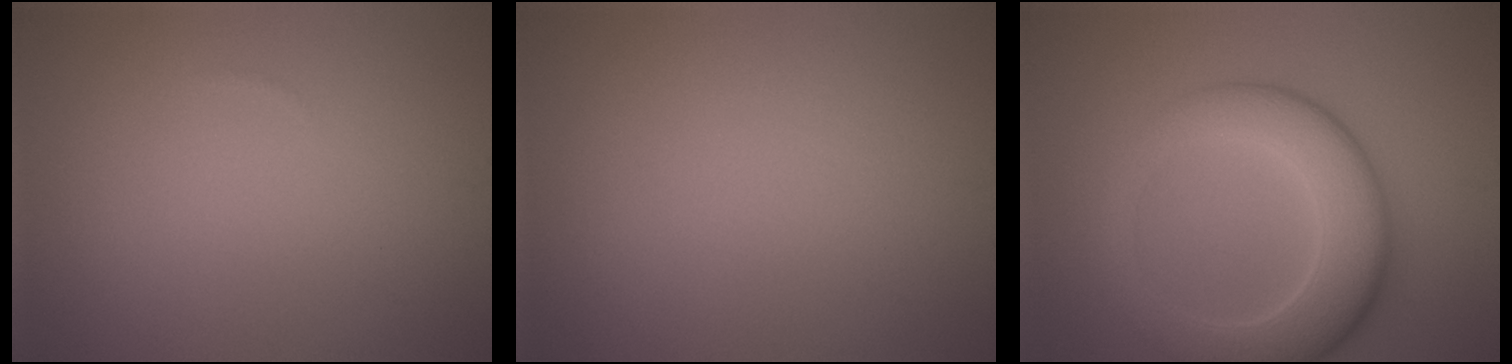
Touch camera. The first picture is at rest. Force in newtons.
{"total": 0.0}
{"total": 8.0, "press": 8.0, "slide": 0.1}